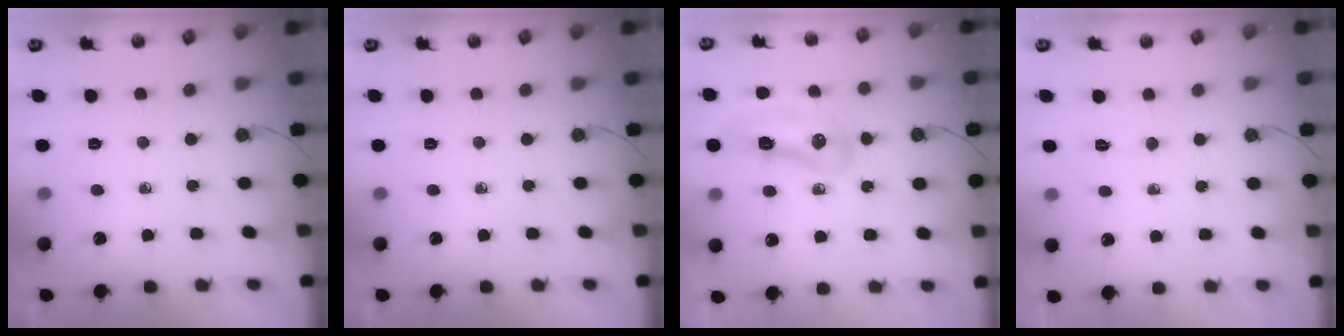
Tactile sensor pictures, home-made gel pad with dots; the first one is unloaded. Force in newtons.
{"total": 0.0}
{"total": 11.4, "press": 11.1, "slide": 2.8}
{"total": 2.8, "press": 2.8, "slide": 0.4}